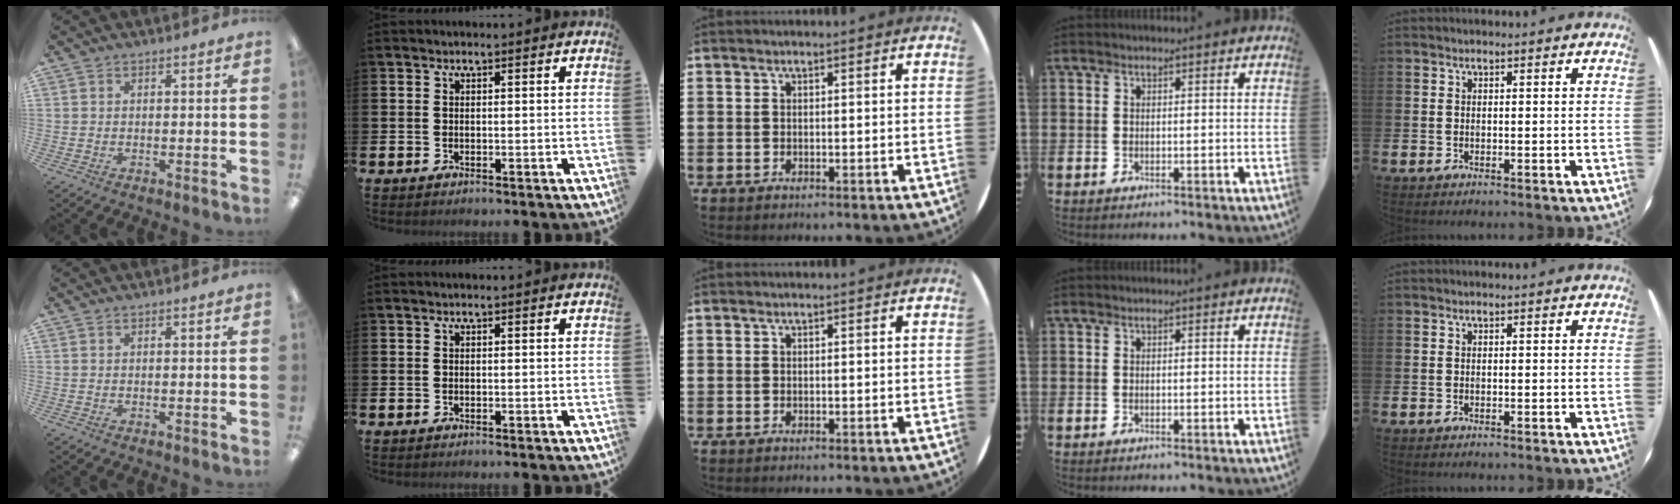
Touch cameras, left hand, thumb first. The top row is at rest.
{}